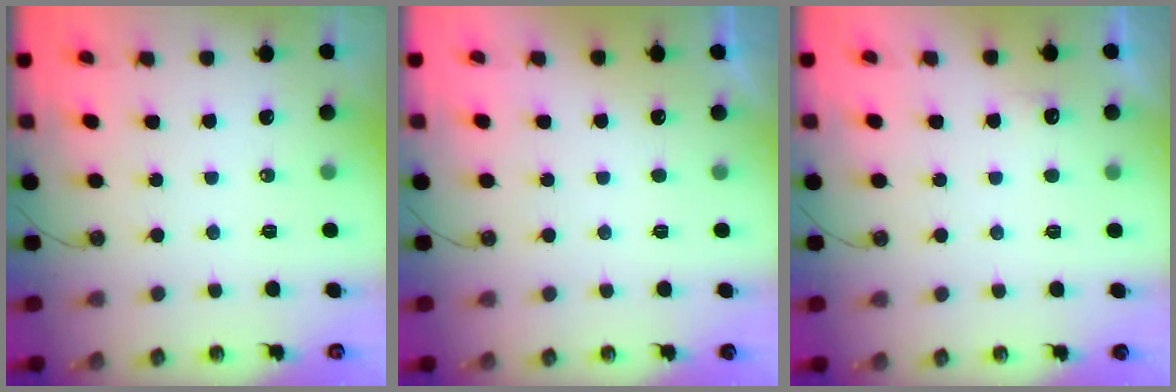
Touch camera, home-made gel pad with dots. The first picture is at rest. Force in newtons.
{"total": 0.0}
{"total": 3.5, "press": 3.3, "slide": 1.1}